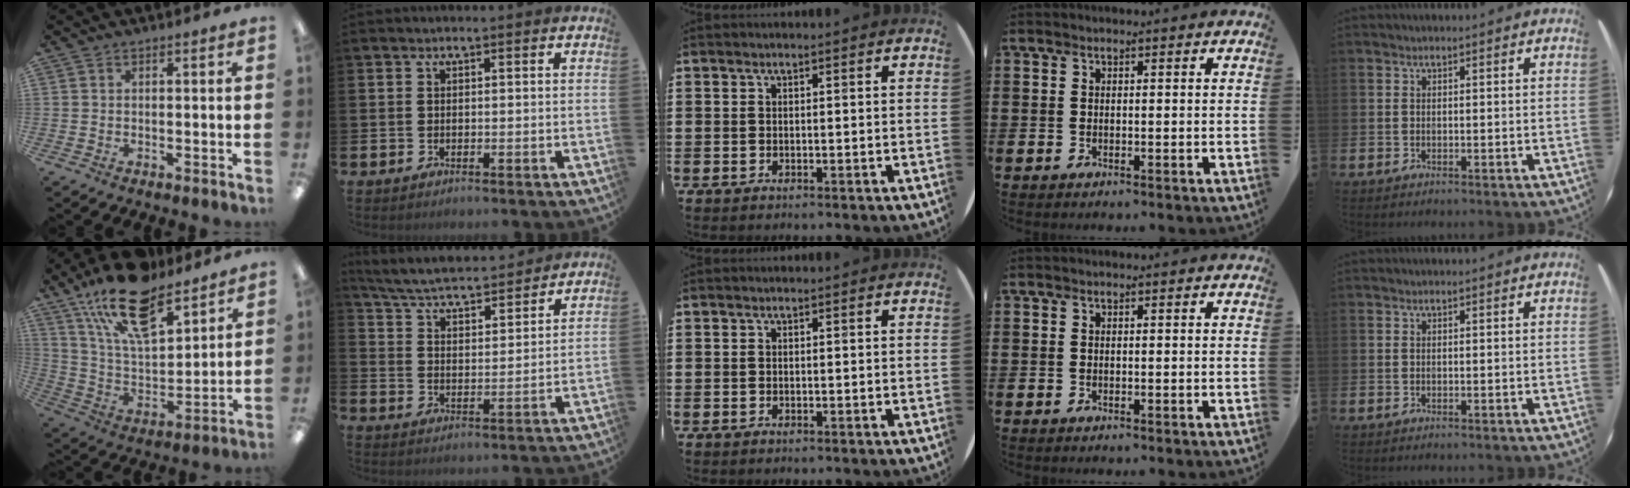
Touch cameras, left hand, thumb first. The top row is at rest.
{"thumb": {"total": 20.1, "force": [14.3, 8.2, 11.5], "torque": [-0.208, -0.072, 0.252]}, "index": {"total": 5.5, "force": [5.3, 0.7, 1.3], "torque": [-0.051, -0.041, 0.087]}}